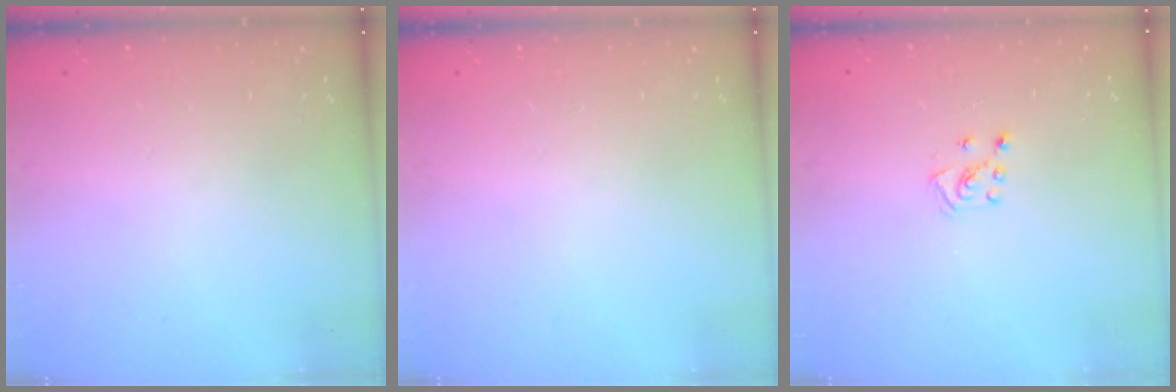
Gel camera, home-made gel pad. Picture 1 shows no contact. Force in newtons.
{"total": 0.0}
{"total": 5.3, "press": 5.3, "slide": 0.5}